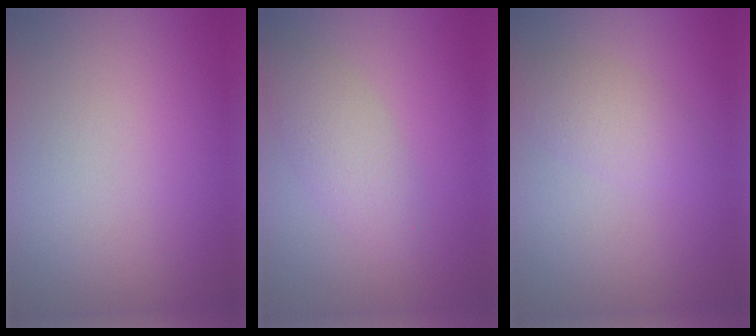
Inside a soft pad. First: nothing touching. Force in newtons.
{"total": 2.9, "press": 2.9, "slide": 0.1}
{"total": 2.5, "press": 2.5, "slide": 0.0}